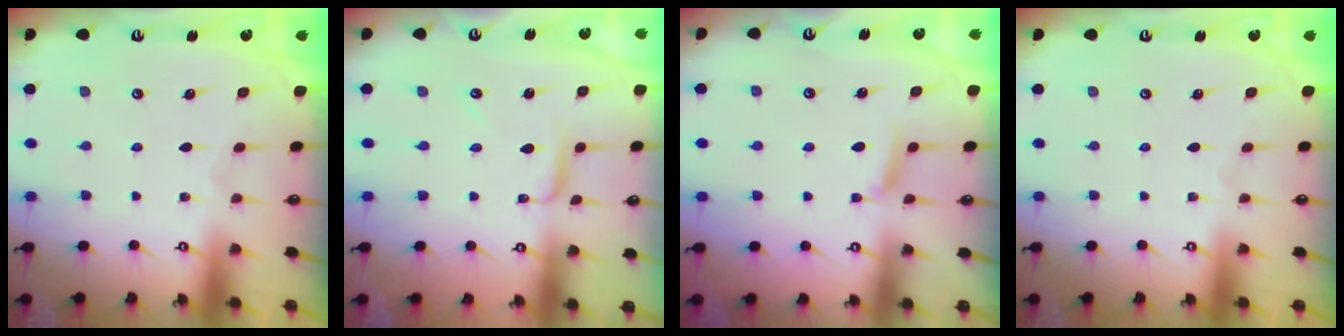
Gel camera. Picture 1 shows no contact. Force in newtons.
{"total": 3.3, "press": 3.3, "slide": 0.3}
{"total": 5.0, "press": 4.9, "slide": 0.8}
{"total": 0.0}